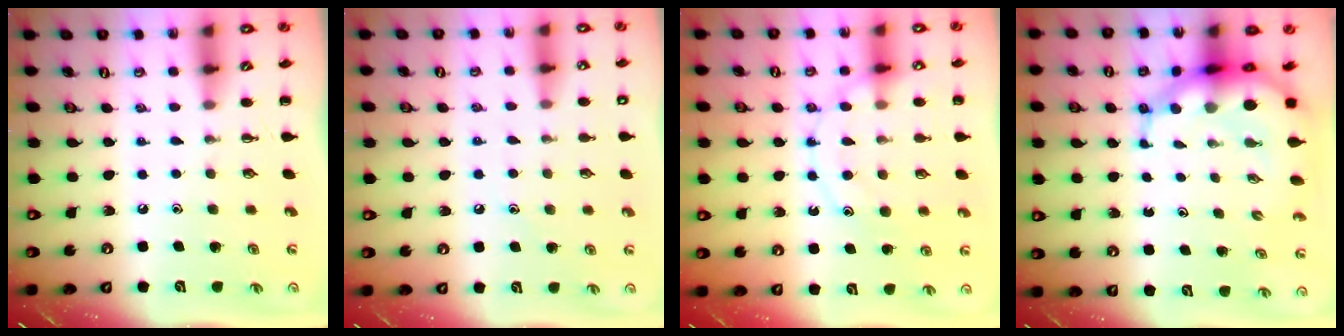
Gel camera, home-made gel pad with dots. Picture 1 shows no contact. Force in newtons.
{"total": 7.0, "press": 6.8, "slide": 1.8}
{"total": 13.0, "press": 12.9, "slide": 1.5}
{"total": 10.7, "press": 10.3, "slide": 2.9}